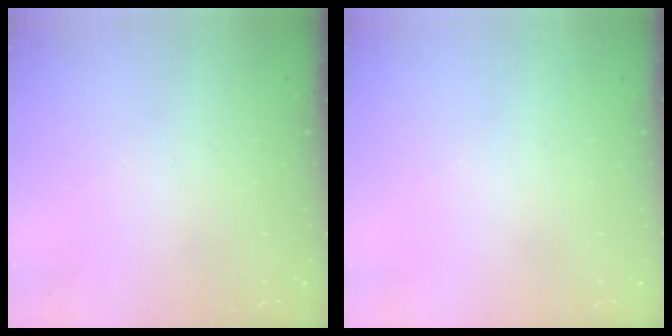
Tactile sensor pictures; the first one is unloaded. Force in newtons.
{"total": 0.0}